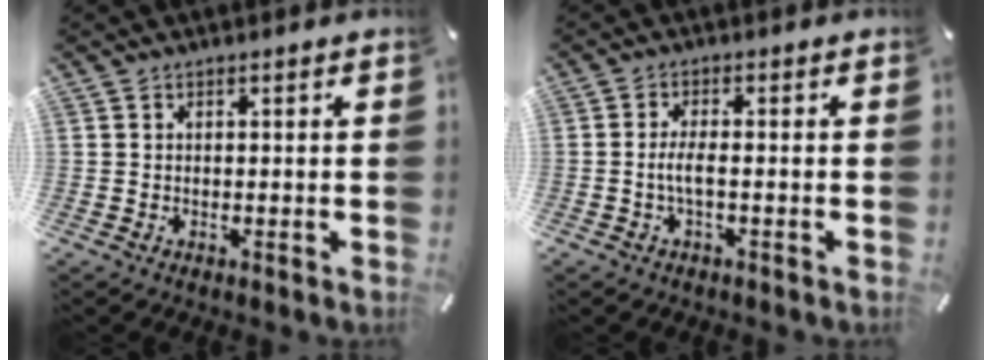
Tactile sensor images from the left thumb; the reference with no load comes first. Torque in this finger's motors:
{"motor_torque": [0.05, 0.03, 0.15, 0.12, 0.04]}